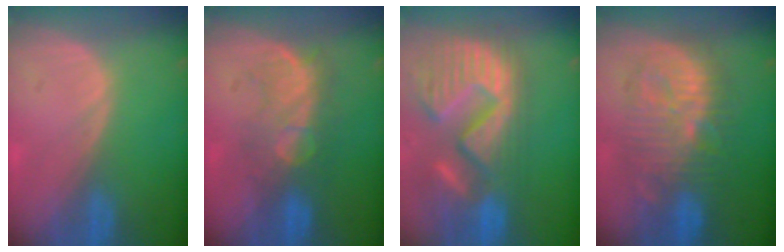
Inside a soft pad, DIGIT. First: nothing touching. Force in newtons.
{"total": 7.9, "press": 7.6, "slide": 2.2}
{"total": 15.1, "press": 12.7, "slide": 8.2}
{"total": 10.6, "press": 10.6, "slide": 0.3}